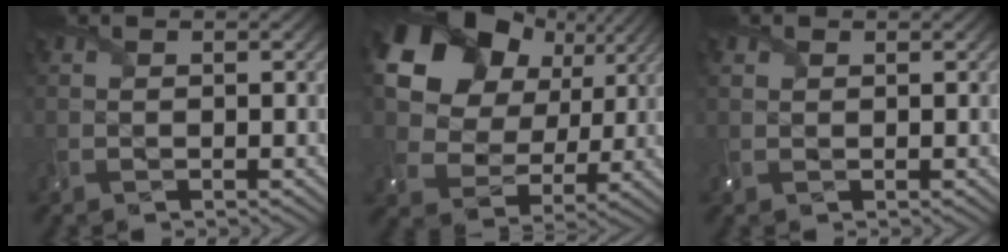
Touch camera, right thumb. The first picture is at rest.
{"total": 16.6, "force": [7.5, 12.1, 8.6], "torque": [-0.200, 0.038, 0.134]}
{"total": 1.2, "force": [0.8, 0.8, 0.4], "torque": [-0.013, 0.004, 0.015]}